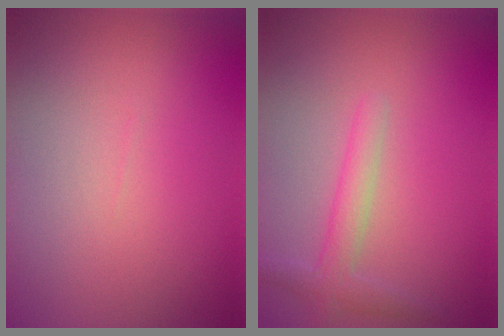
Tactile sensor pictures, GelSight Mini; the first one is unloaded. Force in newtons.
{"total": 2.4, "press": 2.4, "slide": 0.1}